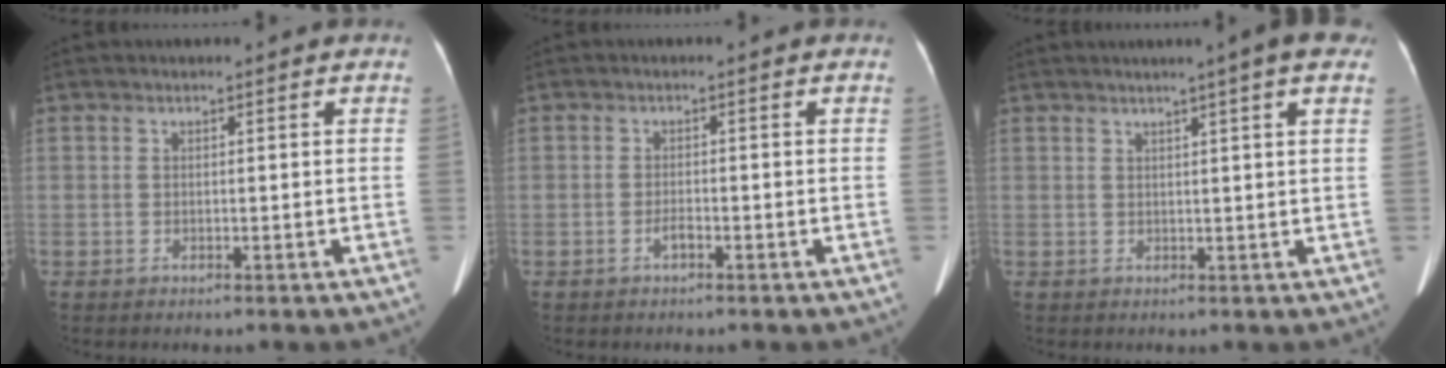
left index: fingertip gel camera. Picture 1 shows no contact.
{"total": 1.2, "force": [-0.8, 0.1, 0.8], "torque": [-0.018, 0.000, -0.015]}
{"total": 5.8, "force": [4.0, -0.2, 4.2], "torque": [-0.055, 0.011, 0.039]}